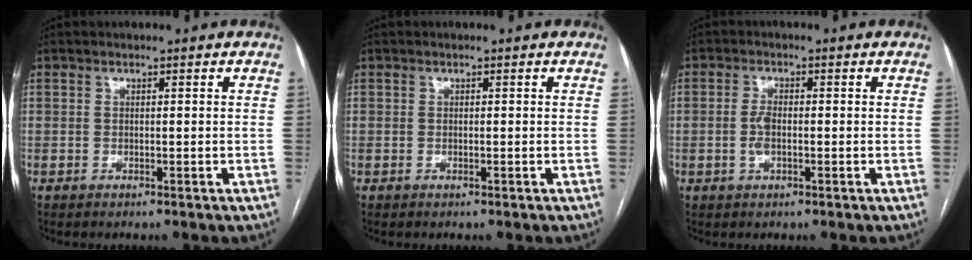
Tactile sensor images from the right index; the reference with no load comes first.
{"total": 0.0}
{"total": 2.6, "force": [-0.5, 1.1, 2.3], "torque": [-0.053, 0.003, -0.007]}